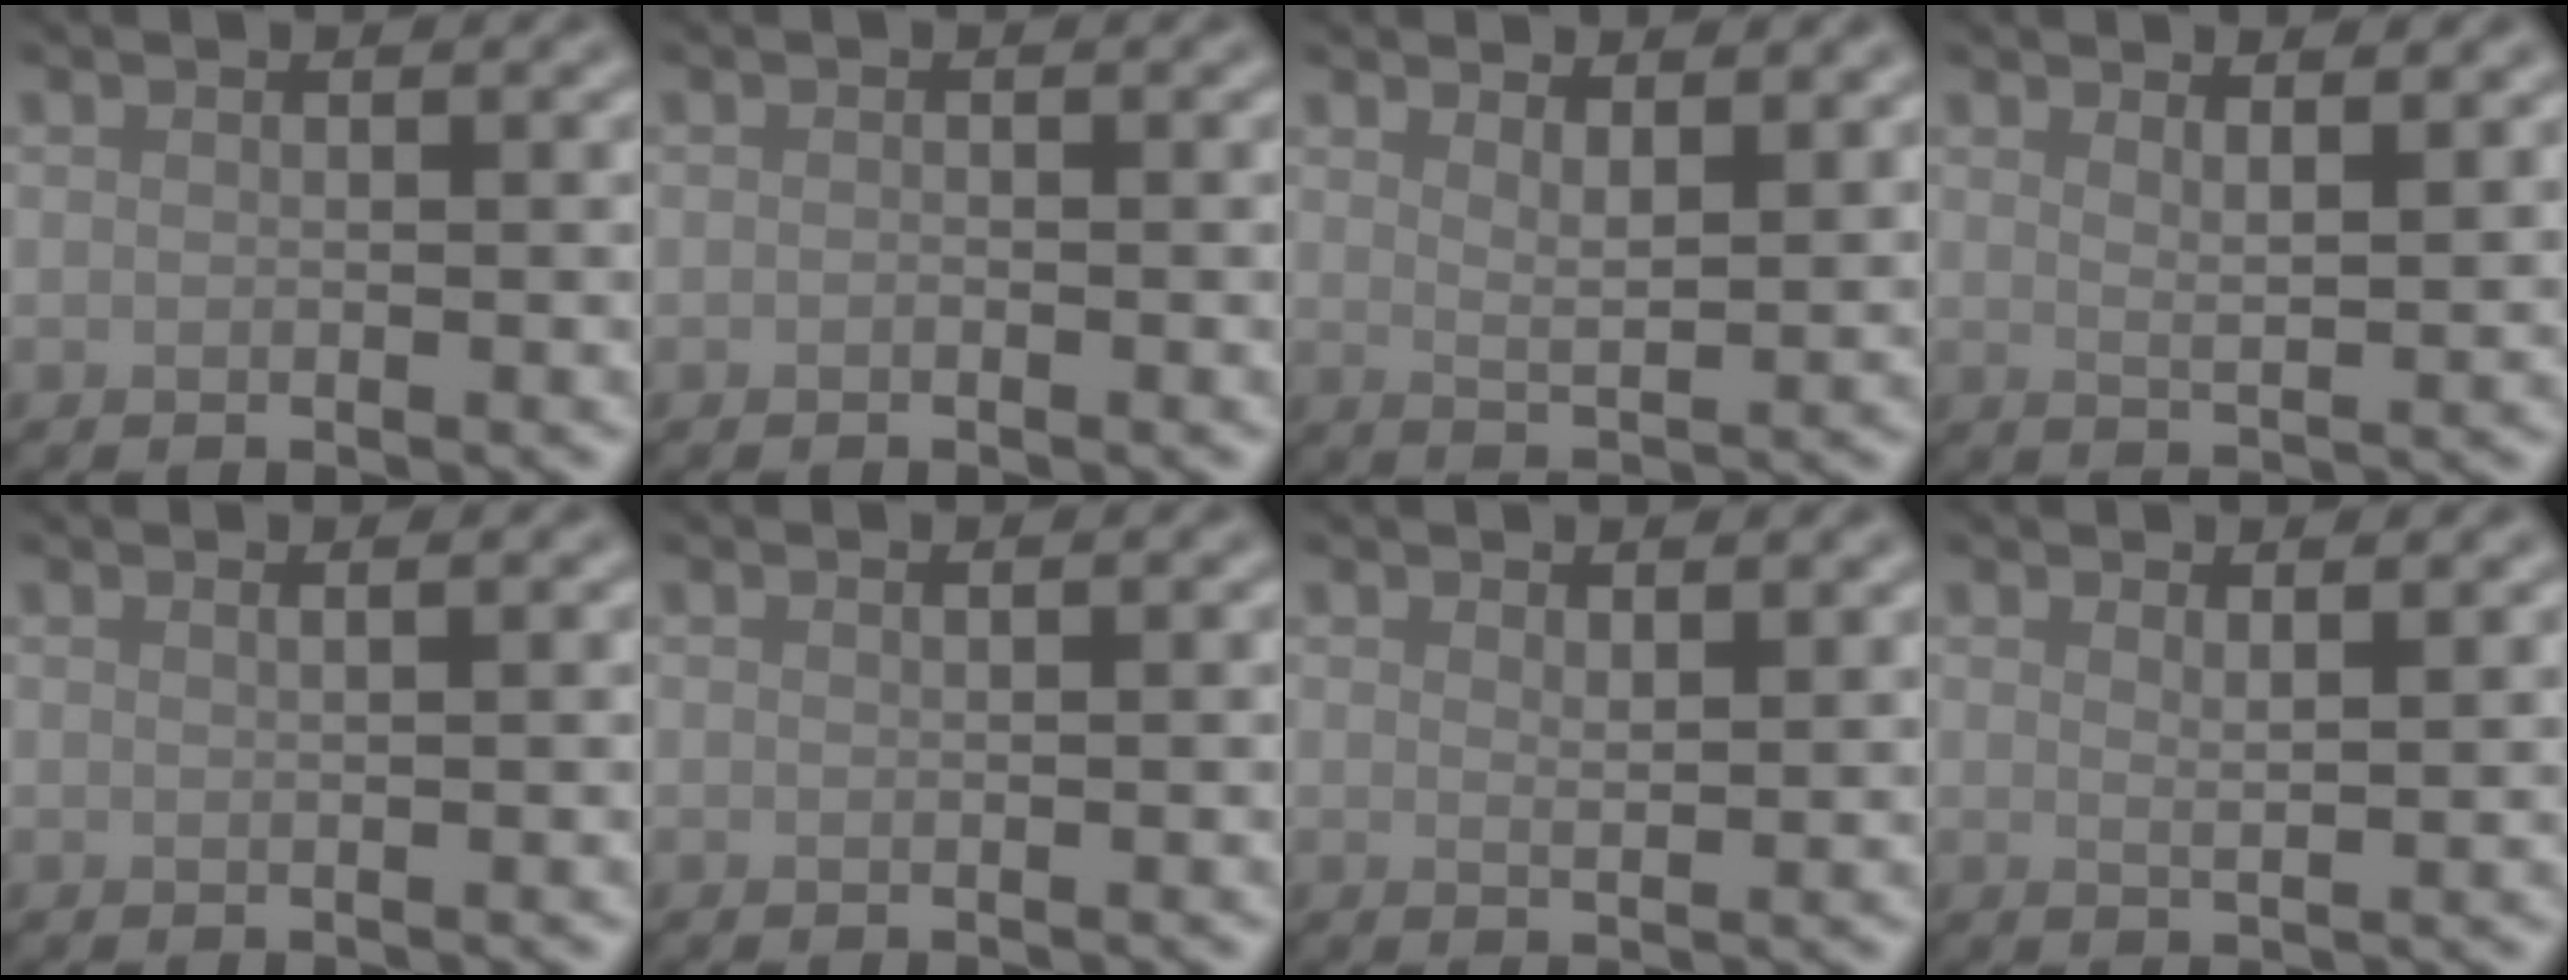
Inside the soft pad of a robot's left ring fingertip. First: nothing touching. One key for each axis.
{"total": 0.0}
{"total": 3.3, "fx": 2.3, "fy": 1.0, "fz": 2.1, "tx": -0.031, "ty": -0.006, "tz": 0.042}
{"total": 3.0, "fx": 2.0, "fy": 0.9, "fz": 2.0, "tx": -0.017, "ty": -0.003, "tz": 0.032}
{"total": 1.7, "fx": 1.0, "fy": 0.8, "fz": 1.1, "tx": 0.004, "ty": -0.001, "tz": -0.007}
{"total": 0.5, "fx": 0.4, "fy": 0.2, "fz": 0.3, "tx": 0.001, "ty": 0.001, "tz": 0.005}
{"total": 1.6, "fx": 1.3, "fy": 0.3, "fz": 0.8, "tx": -0.012, "ty": -0.003, "tz": 0.024}
{"total": 2.0, "fx": 1.3, "fy": 0.5, "fz": 1.3, "tx": -0.010, "ty": -0.001, "tz": 0.018}